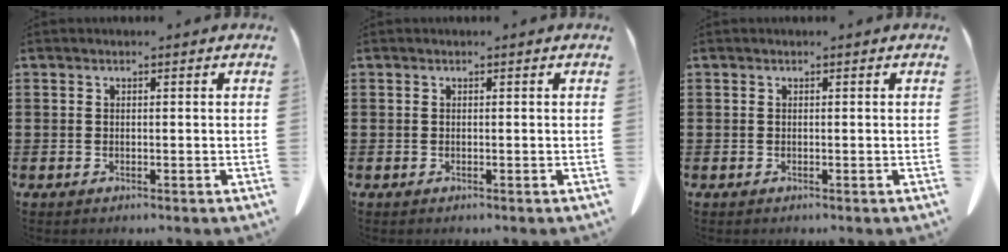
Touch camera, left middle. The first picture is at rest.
{"total": 0.0}
{"total": 0.0}